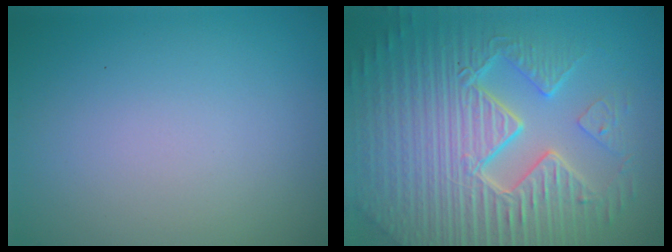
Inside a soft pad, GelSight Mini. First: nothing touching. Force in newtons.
{"total": 11.2, "press": 7.2, "slide": 8.6}